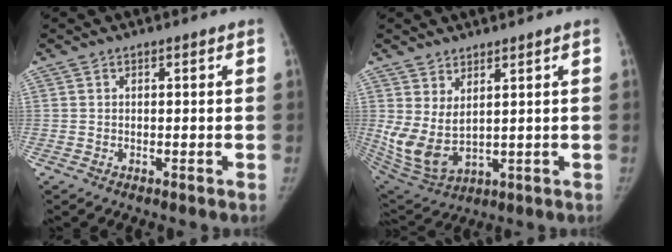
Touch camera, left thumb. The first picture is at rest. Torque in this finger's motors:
{"motor_torque": [0.07, 0.29, 0.30, -0.32, 0.13]}